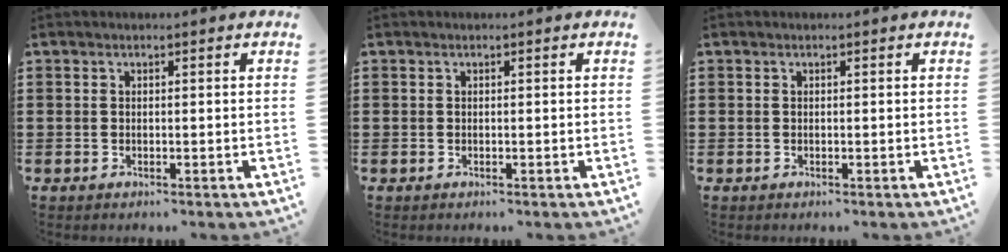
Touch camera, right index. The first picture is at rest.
{"total": 0.0}
{"total": 0.0}